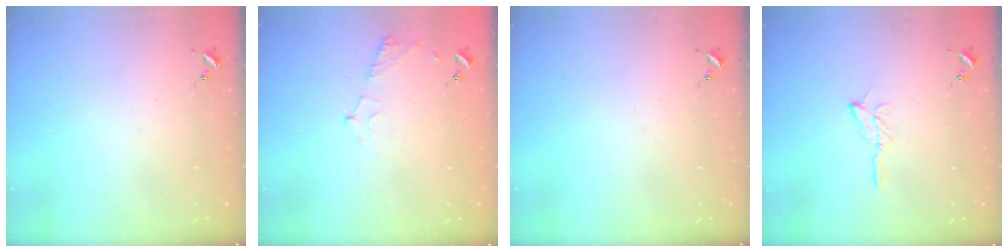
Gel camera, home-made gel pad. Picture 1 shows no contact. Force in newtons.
{"total": 5.4, "press": 5.4, "slide": 0.6}
{"total": 0.0}
{"total": 6.4, "press": 6.4, "slide": 0.7}